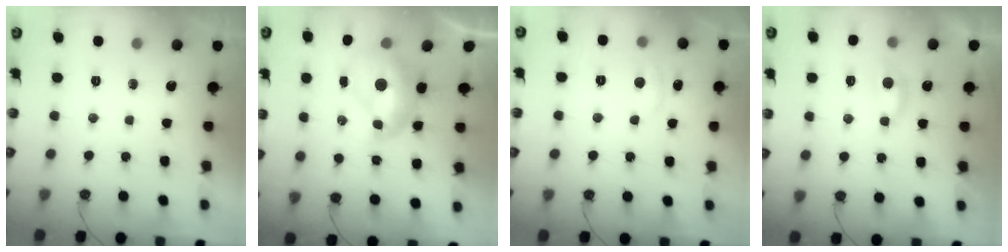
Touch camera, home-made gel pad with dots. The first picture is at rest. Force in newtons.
{"total": 2.4, "press": 2.3, "slide": 0.7}
{"total": 0.8, "press": 0.4, "slide": 0.7}
{"total": 2.1, "press": 2.0, "slide": 0.5}